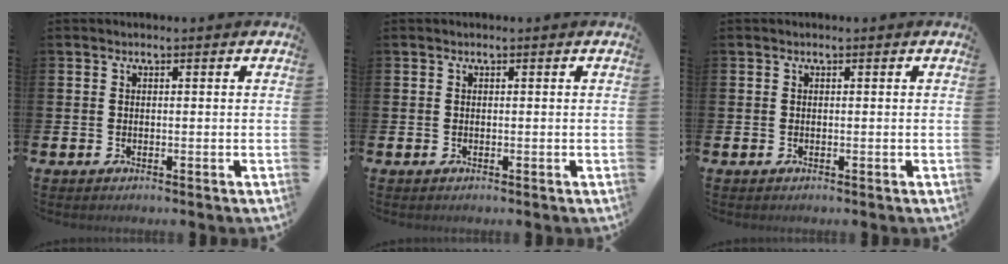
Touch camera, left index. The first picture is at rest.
{"total": 0.0}
{"total": 0.0}